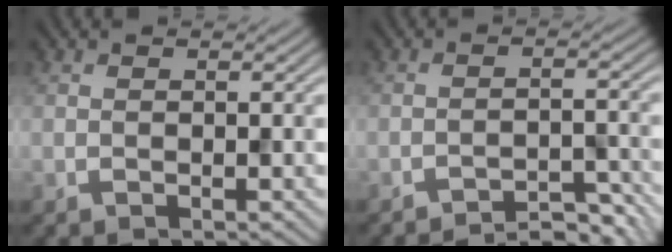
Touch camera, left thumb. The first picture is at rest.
{"total": 4.9, "force": [-4.6, 0.5, 1.8], "torque": [-0.033, 0.013, -0.063]}